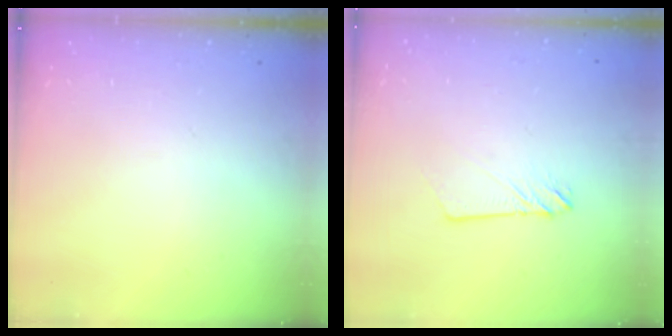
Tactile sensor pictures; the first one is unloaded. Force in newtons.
{"total": 2.3, "press": 2.3, "slide": 0.3}